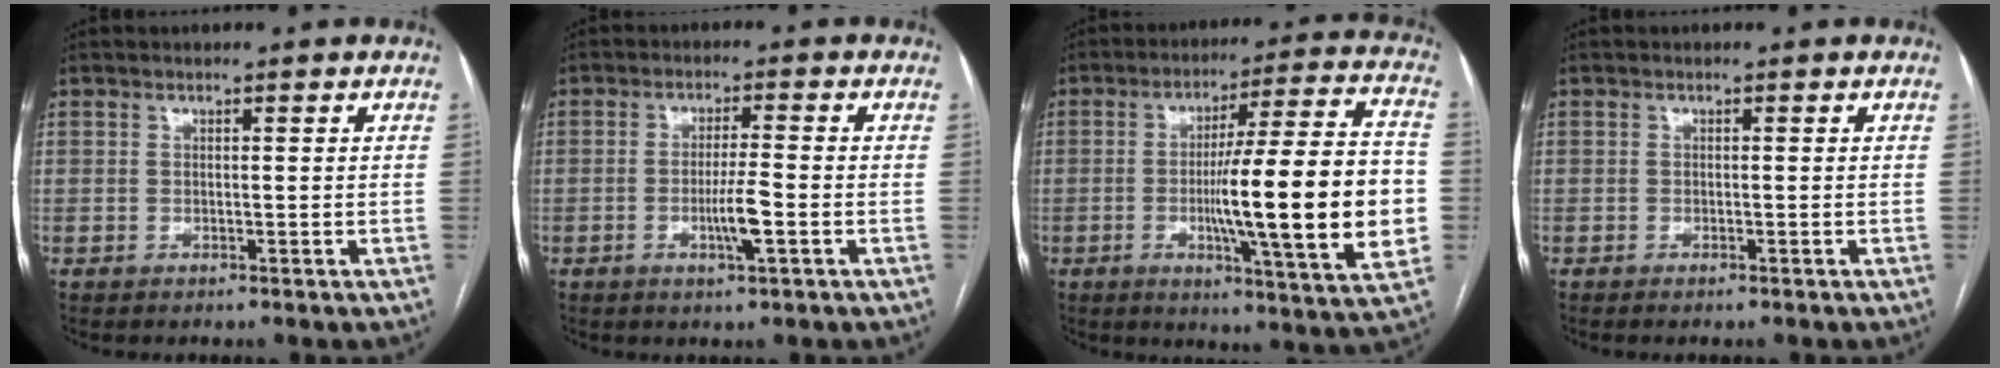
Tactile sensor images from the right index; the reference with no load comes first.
{"total": 4.9, "force": [-1.6, 0.0, 4.6], "torque": [-0.084, -0.007, -0.028]}
{"total": 21.9, "force": [-2.9, 1.2, 21.7], "torque": [-0.288, 0.006, -0.044]}
{"total": 0.8, "force": [-0.6, 0.0, 0.4], "torque": [-0.009, -0.002, -0.009]}